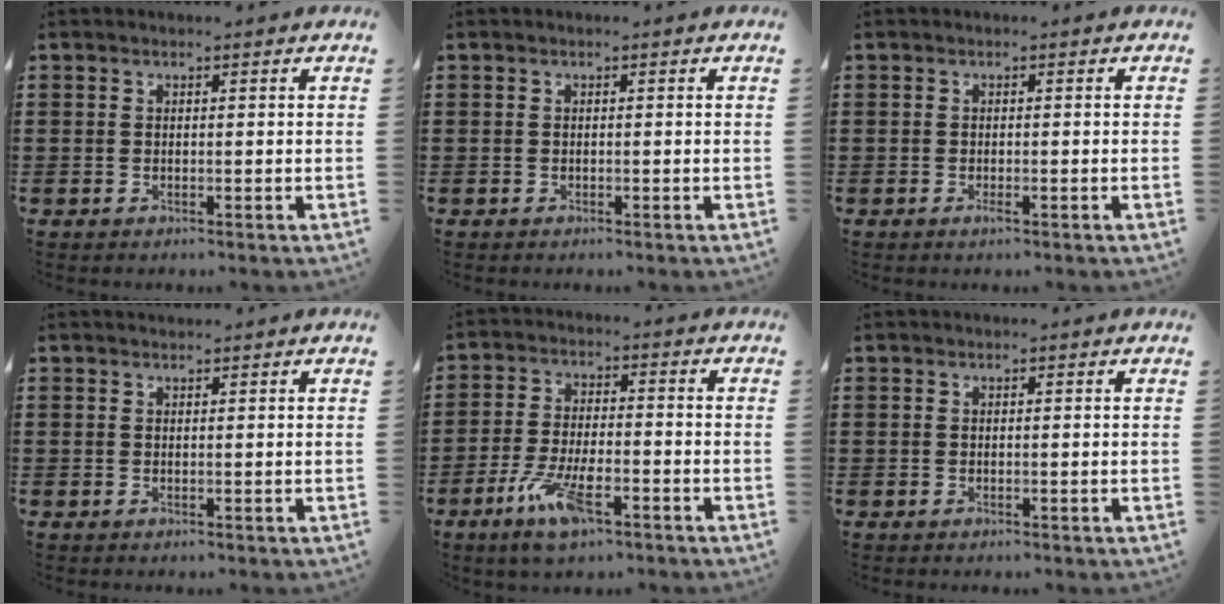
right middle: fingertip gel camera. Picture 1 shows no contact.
{"total": 0.0}
{"total": 0.7, "force": [-0.3, 0.1, 0.7], "torque": [-0.013, -0.005, -0.004]}
{"total": 0.9, "force": [0.8, -0.1, 0.1], "torque": [-0.002, -0.001, 0.016]}
{"total": 8.2, "force": [-4.4, 2.8, 6.3], "torque": [-0.136, -0.006, -0.081]}
{"total": 0.0}